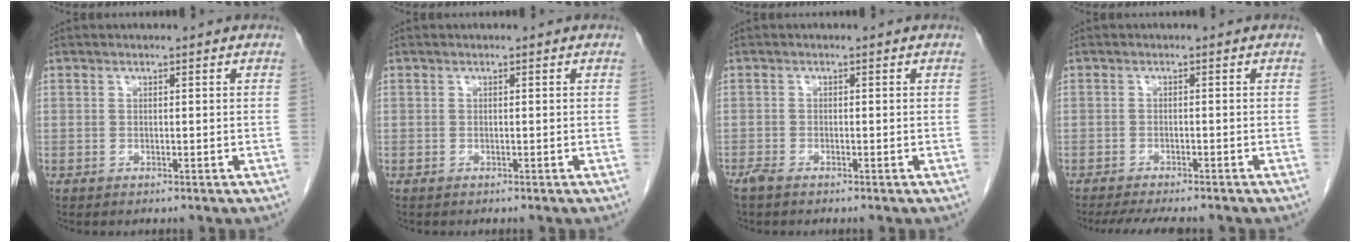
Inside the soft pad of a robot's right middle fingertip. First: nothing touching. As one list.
[{"total": 0.0}, {"total": 1.4, "force": [-1.2, 0.3, 0.8], "torque": [-0.023, -0.004, -0.025]}, {"total": 8.2, "force": [-7.1, 1.7, 3.8], "torque": [-0.053, -0.010, -0.101]}]